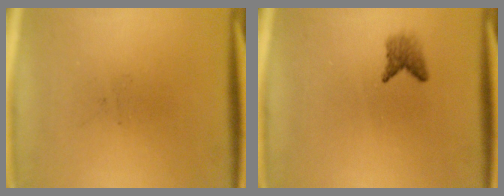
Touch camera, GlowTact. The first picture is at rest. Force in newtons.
{"total": 1.9}